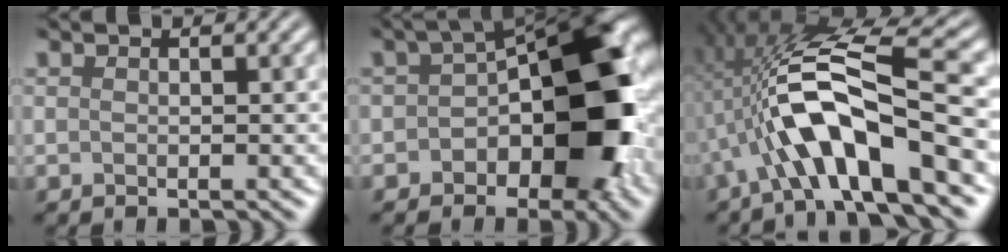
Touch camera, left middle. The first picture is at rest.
{"total": 10.9, "force": [-2.5, 5.5, 9.0], "torque": [-0.109, 0.012, -0.035]}
{"total": 8.9, "force": [-2.3, 2.3, 8.2], "torque": [-0.157, 0.013, -0.024]}